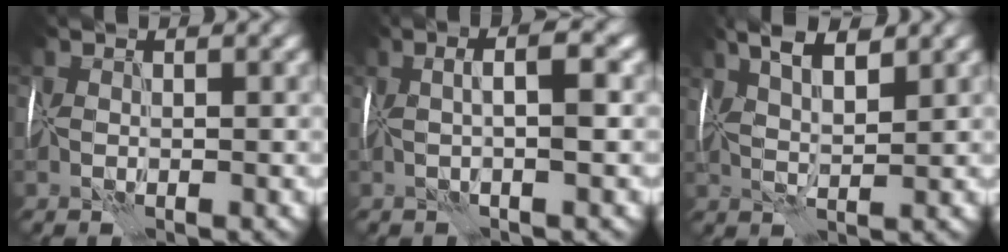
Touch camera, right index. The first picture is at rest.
{"total": 3.3, "force": [0.2, 0.2, 3.2], "torque": [-0.048, 0.004, -0.003]}
{"total": 5.7, "force": [3.1, 2.0, 4.4], "torque": [-0.068, 0.016, 0.038]}